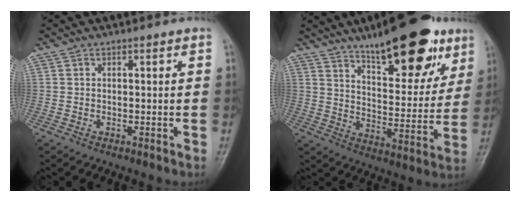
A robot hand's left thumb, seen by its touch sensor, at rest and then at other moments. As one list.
[{"total": 21.3, "force": [13.6, 7.3, 14.7], "torque": [-0.171, -0.056, 0.208]}]